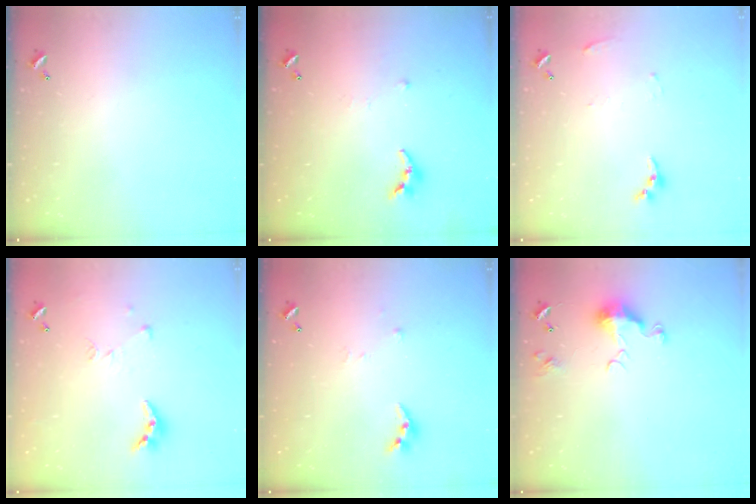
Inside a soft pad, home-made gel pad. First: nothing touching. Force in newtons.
{"total": 6.8, "press": 6.7, "slide": 0.5}
{"total": 4.6, "press": 4.6, "slide": 0.4}
{"total": 8.1, "press": 8.1, "slide": 0.7}
{"total": 3.3, "press": 3.3, "slide": 0.4}
{"total": 6.6, "press": 6.5, "slide": 1.0}